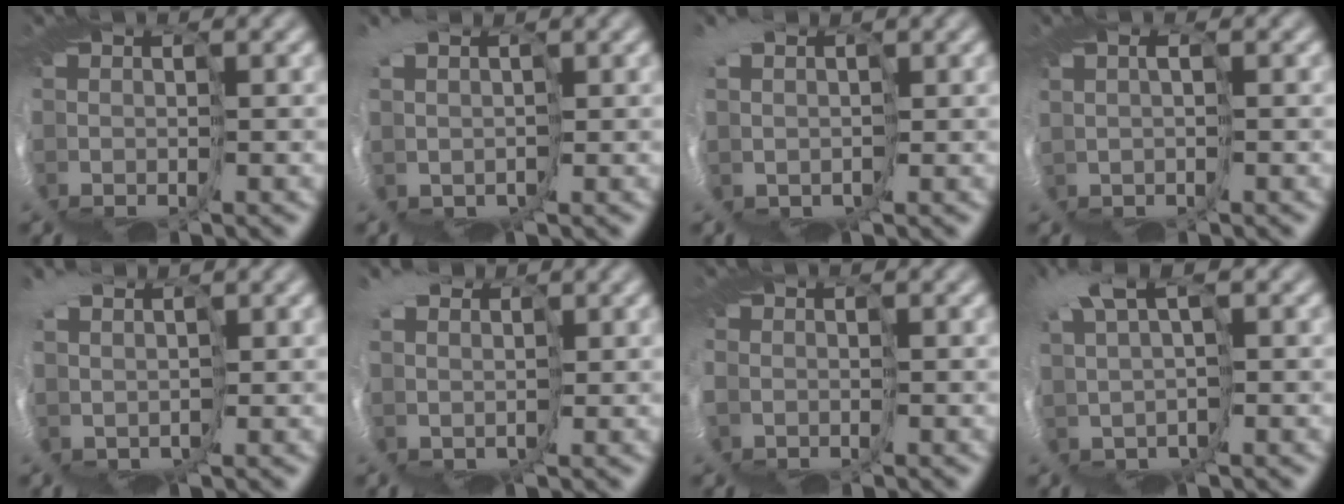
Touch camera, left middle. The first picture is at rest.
{"total": 4.1, "force": [1.1, 3.1, 2.5], "torque": [-0.057, -0.018, 0.010]}
{"total": 4.2, "force": [1.0, 3.3, 2.4], "torque": [-0.051, -0.020, 0.009]}
{"total": 1.1, "force": [1.0, 0.1, 0.4], "torque": [-0.012, 0.002, 0.018]}
{"total": 3.7, "force": [1.6, 2.7, 1.8], "torque": [-0.044, -0.013, 0.016]}
{"total": 4.8, "force": [1.8, 3.9, 2.1], "torque": [-0.041, -0.014, 0.019]}
{"total": 4.8, "force": [-0.8, 4.1, 2.4], "torque": [-0.084, -0.010, -0.014]}
{"total": 3.8, "force": [1.8, 1.4, 3.0], "torque": [-0.084, -0.003, 0.021]}